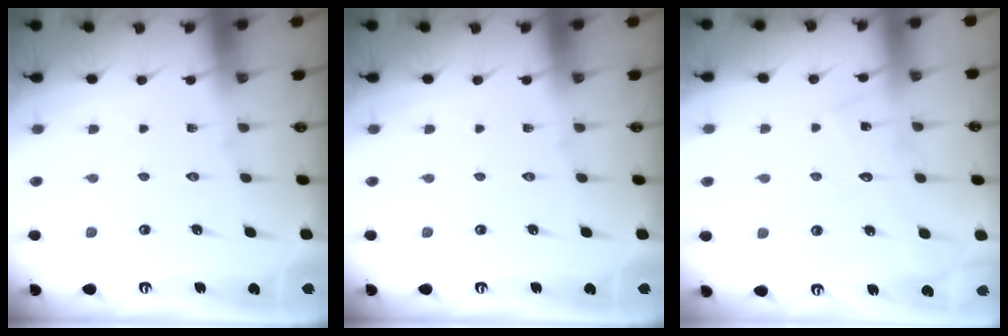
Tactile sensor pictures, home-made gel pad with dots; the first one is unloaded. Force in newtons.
{"total": 0.0}
{"total": 8.7, "press": 8.7, "slide": 0.5}